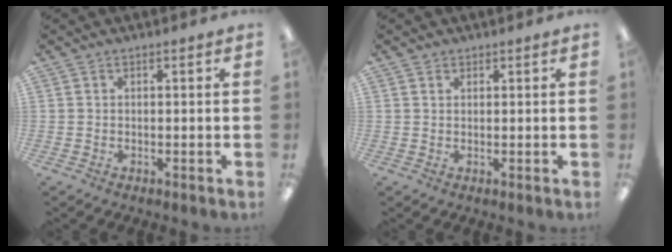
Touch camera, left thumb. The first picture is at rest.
{"total": 0.8, "force": [0.6, 0.5, 0.1], "torque": [-0.001, 0.001, 0.012]}